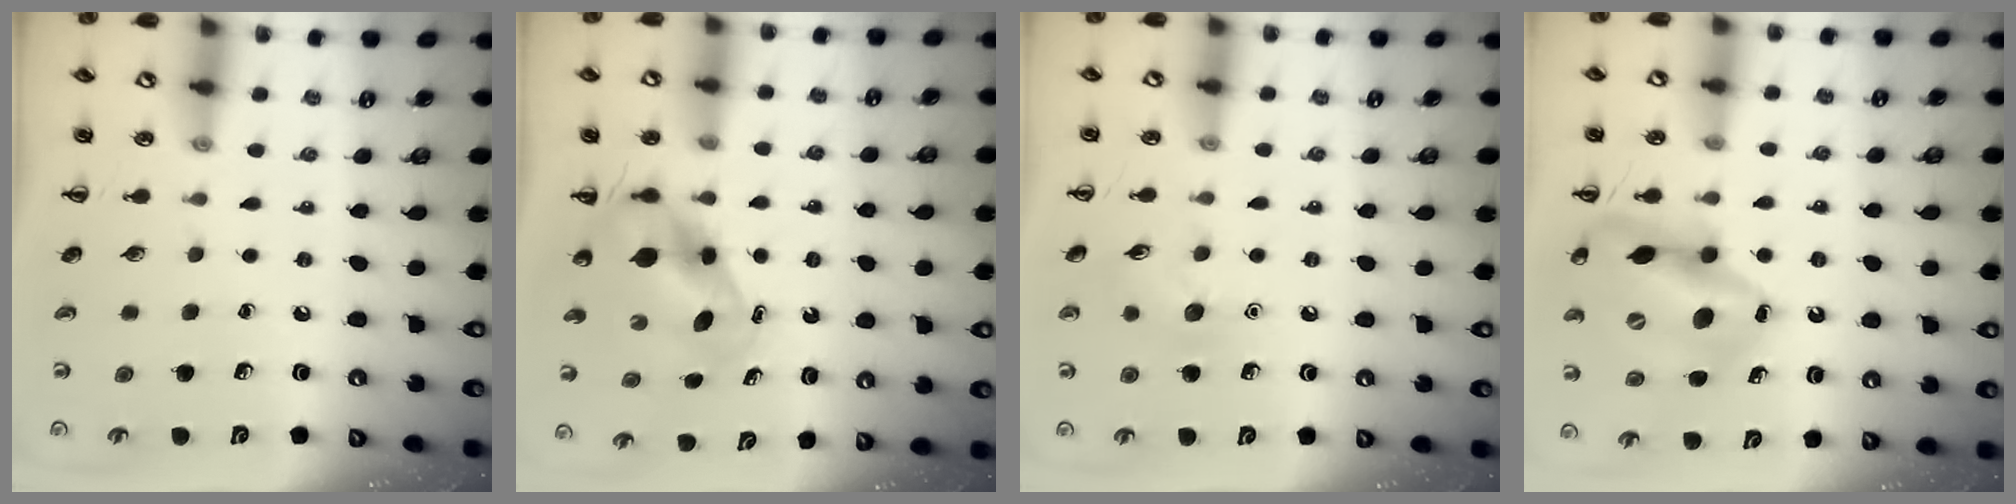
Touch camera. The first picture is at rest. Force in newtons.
{"total": 6.3, "press": 6.2, "slide": 1.1}
{"total": 9.0, "press": 8.8, "slide": 1.8}
{"total": 17.5, "press": 17.1, "slide": 4.0}